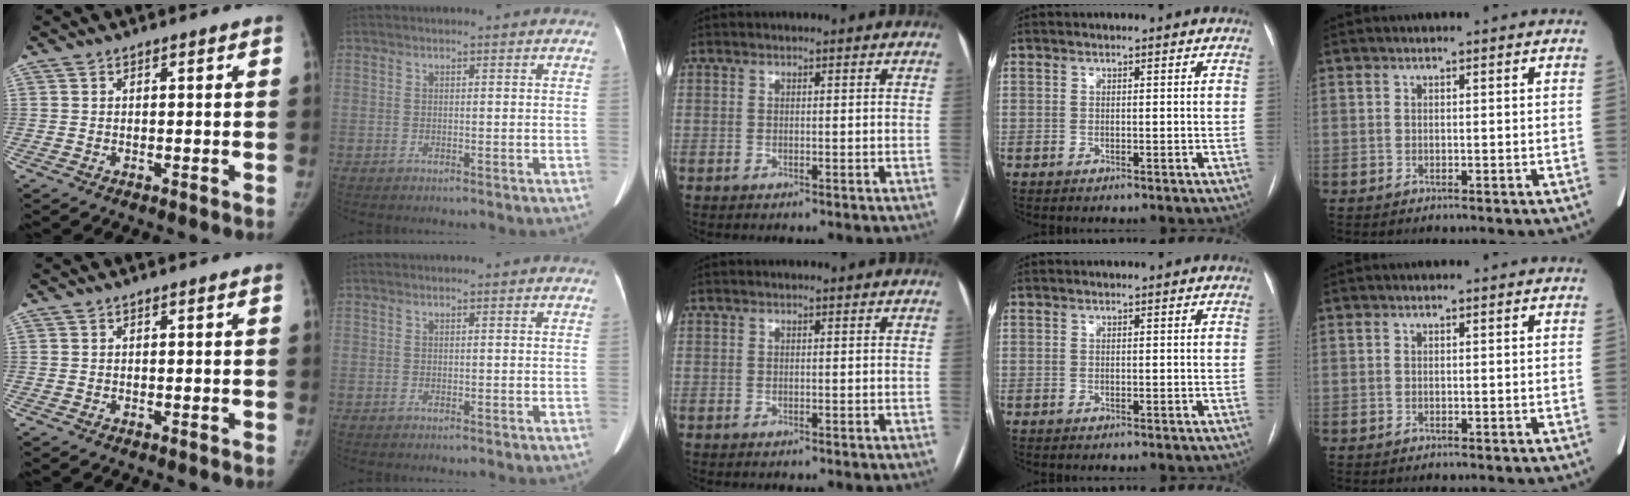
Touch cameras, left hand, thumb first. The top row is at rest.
{}